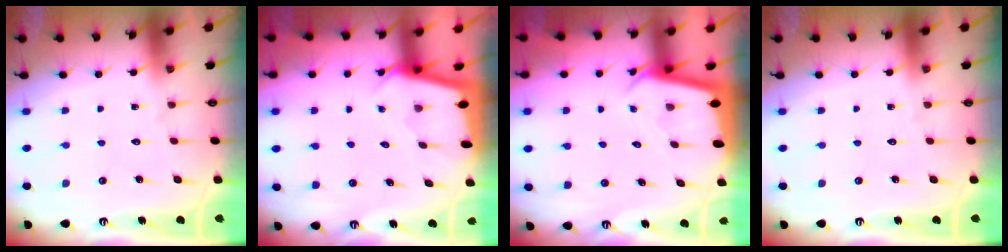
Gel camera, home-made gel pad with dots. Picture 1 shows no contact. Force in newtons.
{"total": 2.4, "press": 2.4, "slide": 0.1}
{"total": 2.2, "press": 2.2, "slide": 0.1}
{"total": 0.0}